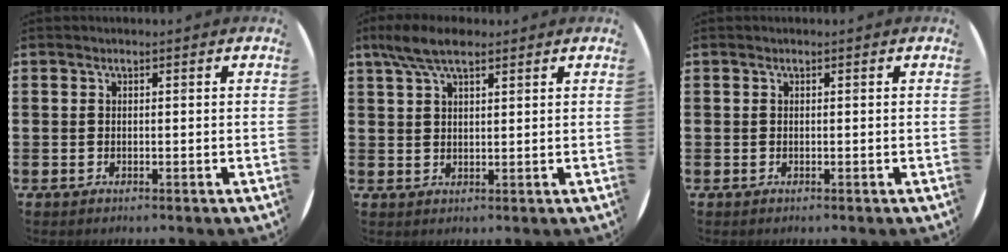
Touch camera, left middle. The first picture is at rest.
{"total": 5.5, "force": [3.9, 1.8, 3.4], "torque": [-0.075, 0.004, 0.072]}
{"total": 0.0}